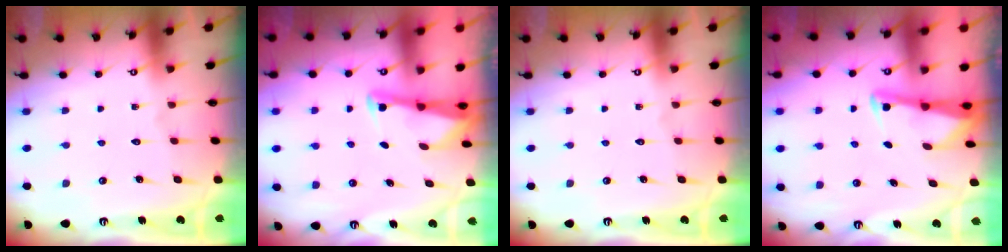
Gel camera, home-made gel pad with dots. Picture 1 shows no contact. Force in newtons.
{"total": 2.8, "press": 2.8, "slide": 0.2}
{"total": 0.0}
{"total": 3.3, "press": 3.3, "slide": 0.3}